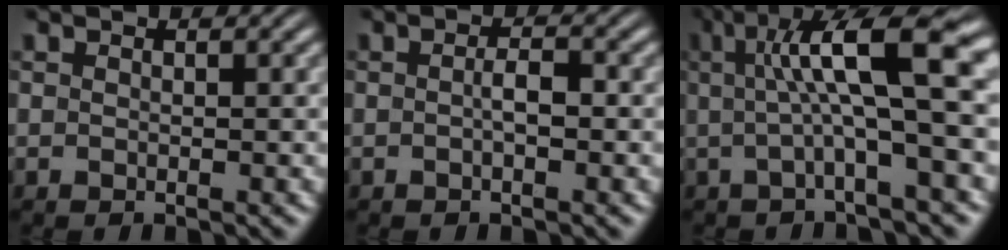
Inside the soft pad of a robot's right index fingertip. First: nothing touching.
{"total": 1.6, "force": [-0.4, 0.5, 1.5], "torque": [-0.025, 0.000, -0.008]}
{"total": 9.6, "force": [2.4, 2.7, 8.9], "torque": [-0.127, 0.028, 0.027]}